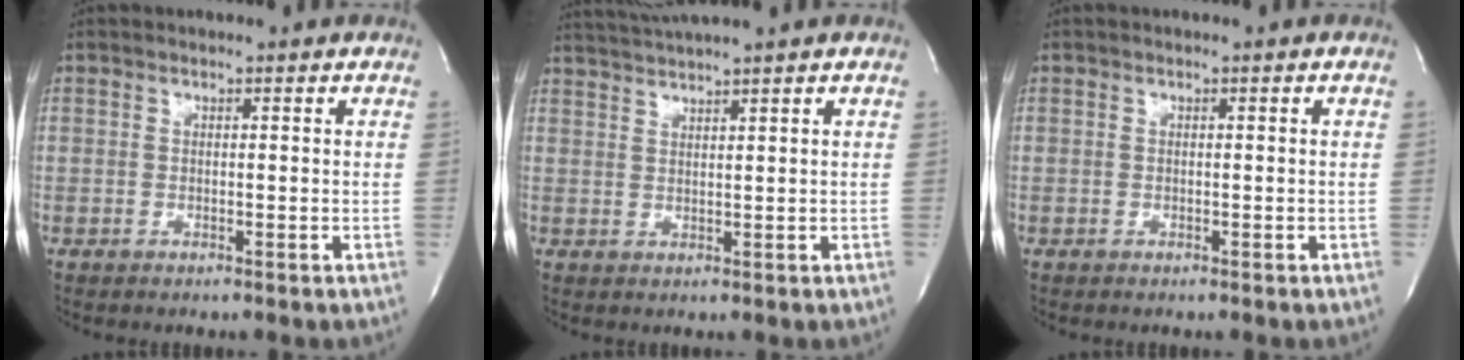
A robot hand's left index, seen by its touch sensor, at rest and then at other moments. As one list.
[{"total": 4.7, "force": [4.2, -1.5, 1.4], "torque": [-0.026, 0.011, 0.078]}, {"total": 0.0}]